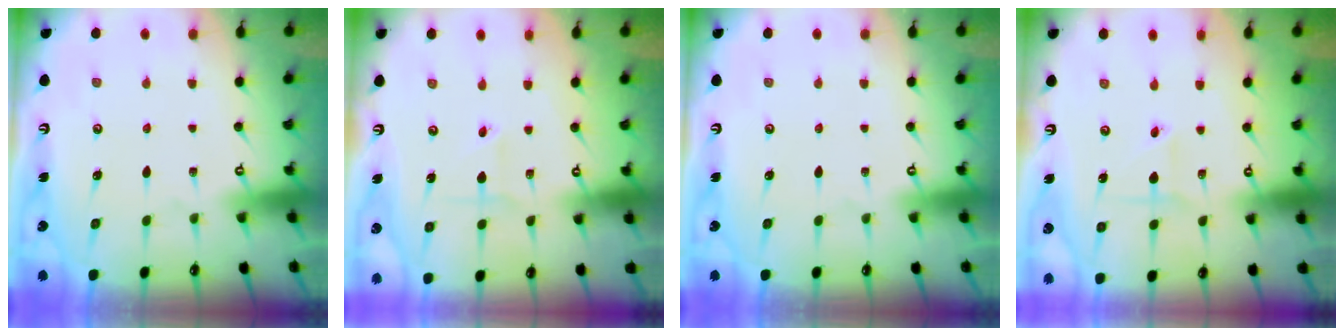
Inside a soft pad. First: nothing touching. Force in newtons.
{"total": 2.0, "press": 1.7, "slide": 1.0}
{"total": 0.0}
{"total": 2.1, "press": 1.9, "slide": 0.7}